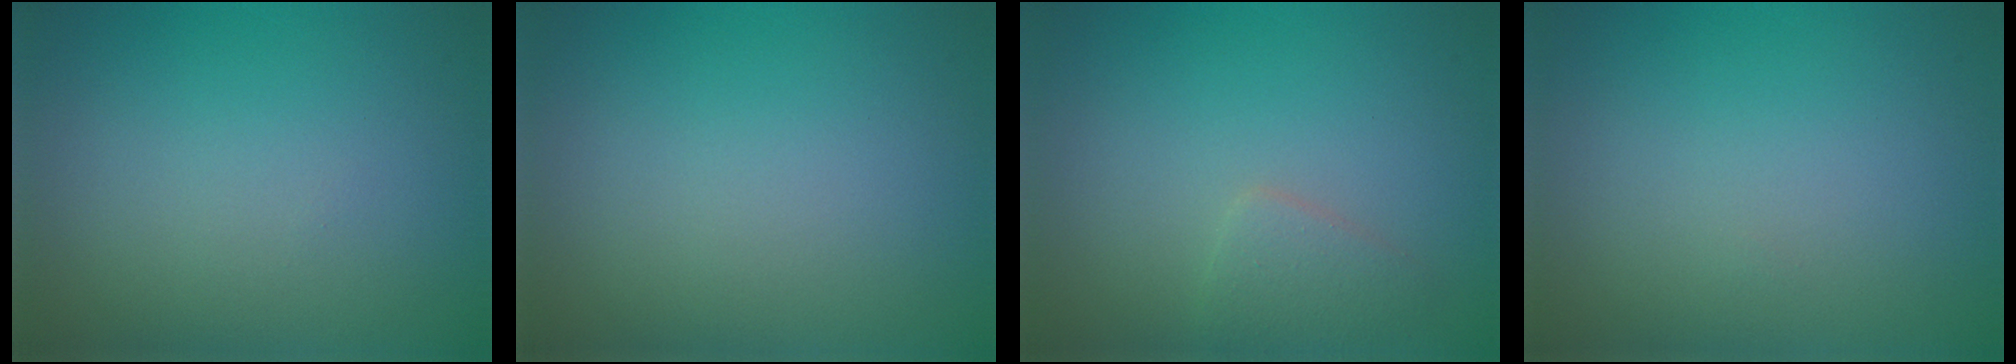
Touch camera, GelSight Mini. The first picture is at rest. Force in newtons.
{"total": 0.0}
{"total": 1.6, "press": 1.6, "slide": 0.0}
{"total": 0.0}